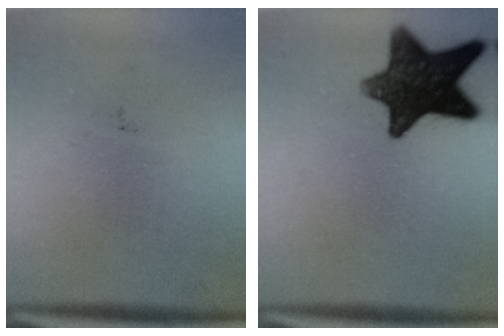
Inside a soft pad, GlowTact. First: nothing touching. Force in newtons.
{"total": 13.3}